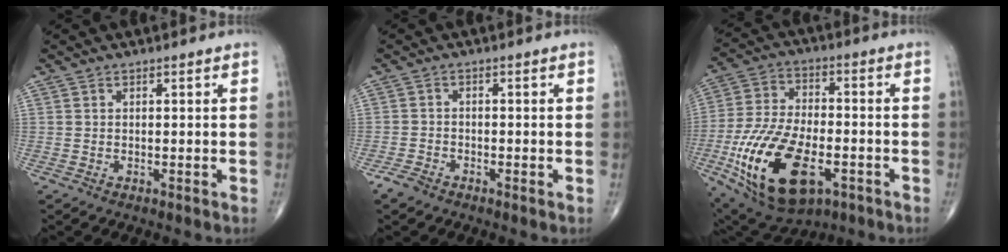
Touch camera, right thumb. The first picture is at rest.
{"total": 2.3, "force": [-1.9, 1.0, 1.0], "torque": [-0.022, 0.001, -0.037]}
{"total": 22.1, "force": [-7.7, 11.4, 17.3], "torque": [-0.333, 0.015, -0.118]}